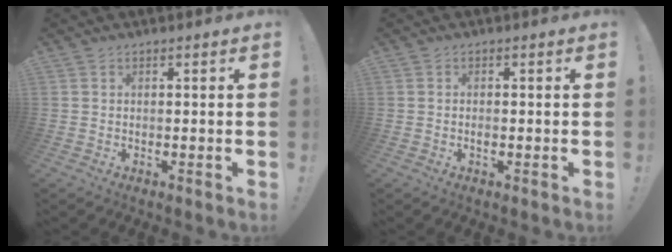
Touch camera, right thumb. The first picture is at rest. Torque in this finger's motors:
{"motor_torque": [0.29, 0.09, 0.22, -0.40, 0.04]}